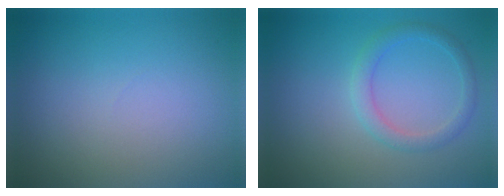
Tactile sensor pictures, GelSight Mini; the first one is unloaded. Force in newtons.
{"total": 2.0, "press": 2.0, "slide": 0.1}